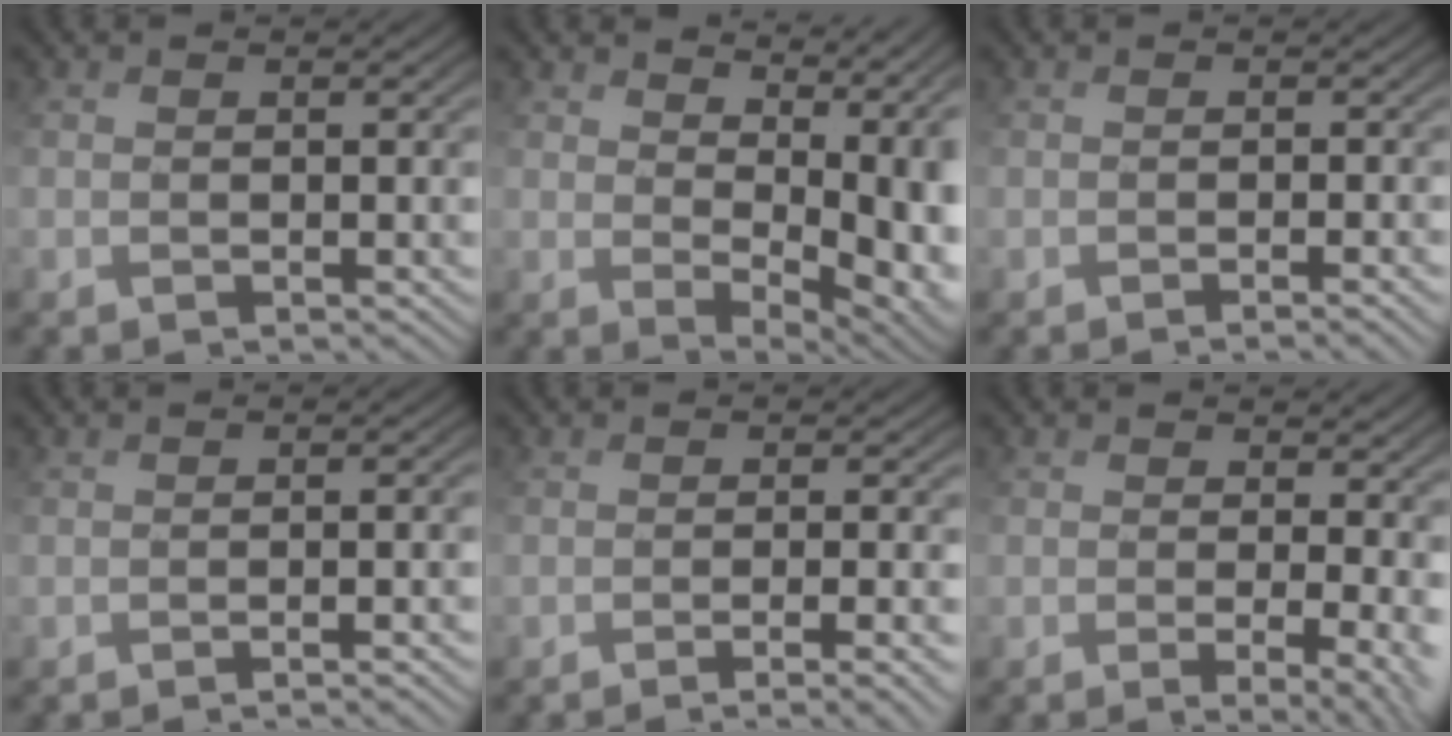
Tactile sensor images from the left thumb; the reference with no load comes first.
{"total": 12.1, "force": [4.1, 7.0, 9.0], "torque": [-0.135, -0.017, 0.107]}
{"total": 2.2, "force": [-1.5, 0.5, 1.5], "torque": [-0.014, -0.001, -0.007]}
{"total": 3.6, "force": [-2.2, 0.5, 2.7], "torque": [-0.019, 0.009, -0.011]}
{"total": 5.5, "force": [-3.3, 1.2, 4.3], "torque": [-0.052, 0.004, -0.025]}
{"total": 7.5, "force": [-0.6, 3.2, 6.8], "torque": [-0.108, -0.002, 0.002]}